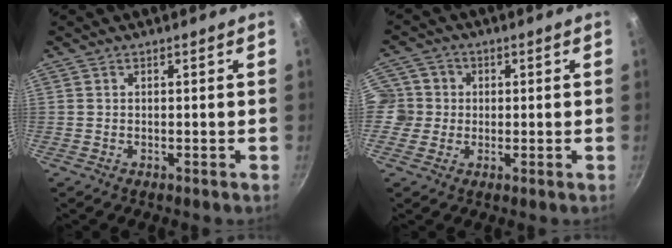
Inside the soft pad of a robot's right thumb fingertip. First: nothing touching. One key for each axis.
{"total": 6.2, "fx": 0.2, "fy": 6.0, "fz": 1.4, "tx": 0.011, "ty": 0.006, "tz": -0.011}